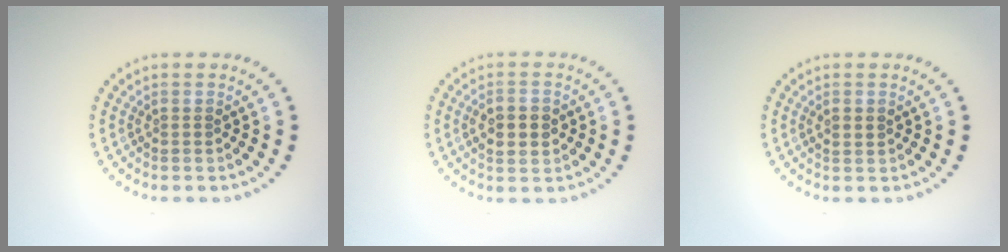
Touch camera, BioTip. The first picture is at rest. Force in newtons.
{"total": 3.4, "press": 3.4, "slide": 0.1}
{"total": 1.4, "press": 1.4, "slide": 0.0}